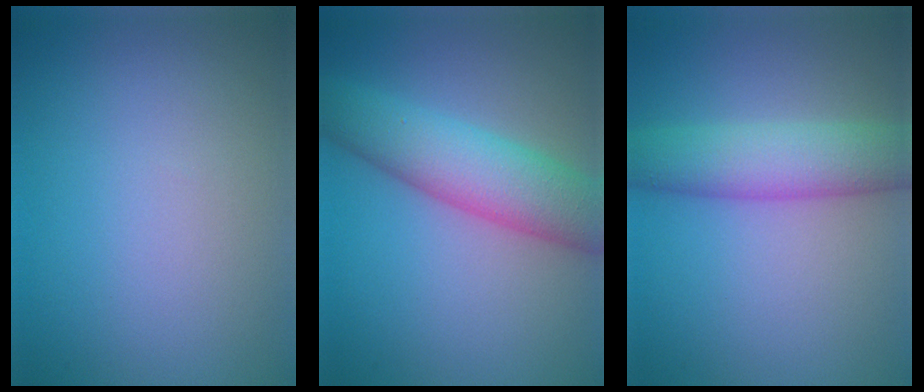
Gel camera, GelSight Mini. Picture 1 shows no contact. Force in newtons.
{"total": 6.7, "press": 6.7, "slide": 0.2}
{"total": 5.3, "press": 5.3, "slide": 0.1}